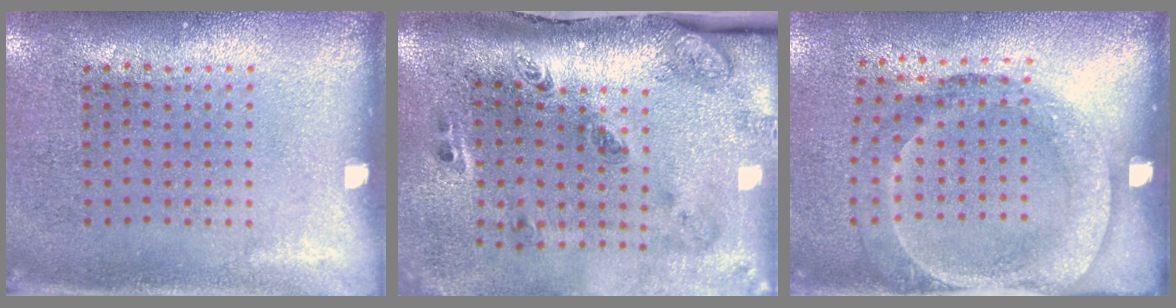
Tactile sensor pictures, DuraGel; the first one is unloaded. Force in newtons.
{"total": 3.4, "press": 2.0, "slide": 2.7}
{"total": 1.7, "press": 1.2, "slide": 1.2}